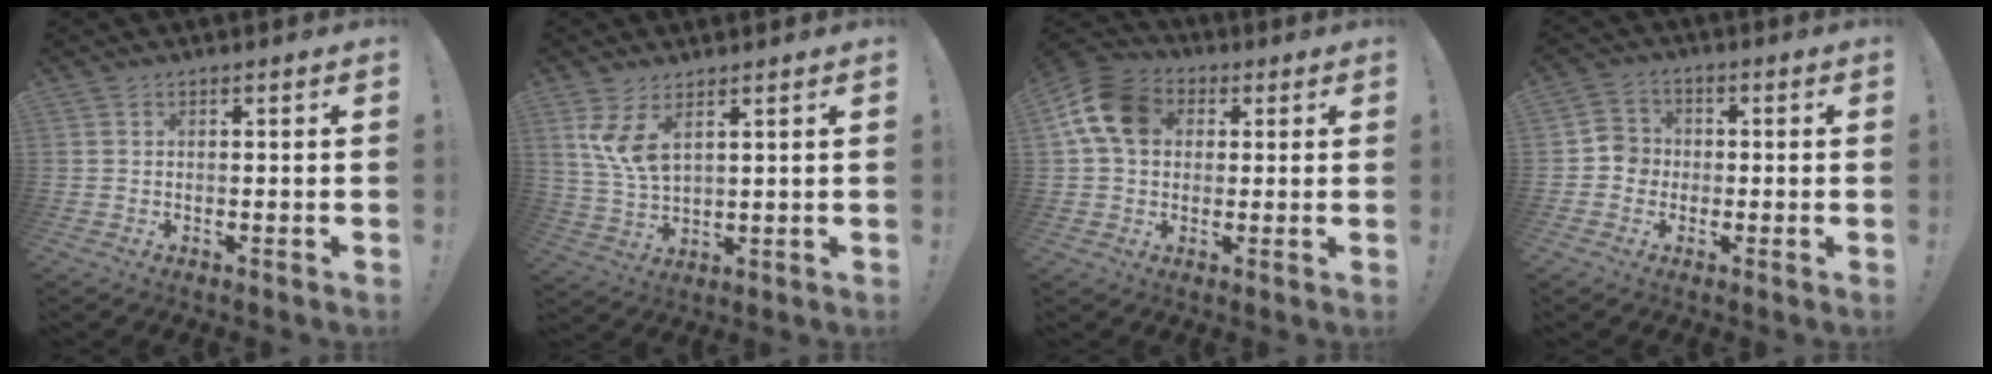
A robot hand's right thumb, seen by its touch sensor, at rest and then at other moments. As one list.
[{"total": 8.0, "force": [4.4, 3.5, 5.7], "torque": [-0.115, -0.027, 0.079]}, {"total": 13.3, "force": [3.1, 10.1, 8.1], "torque": [-0.149, 0.011, 0.065]}, {"total": 5.5, "force": [-1.8, 5.0, 1.2], "torque": [-0.015, 0.015, -0.036]}]